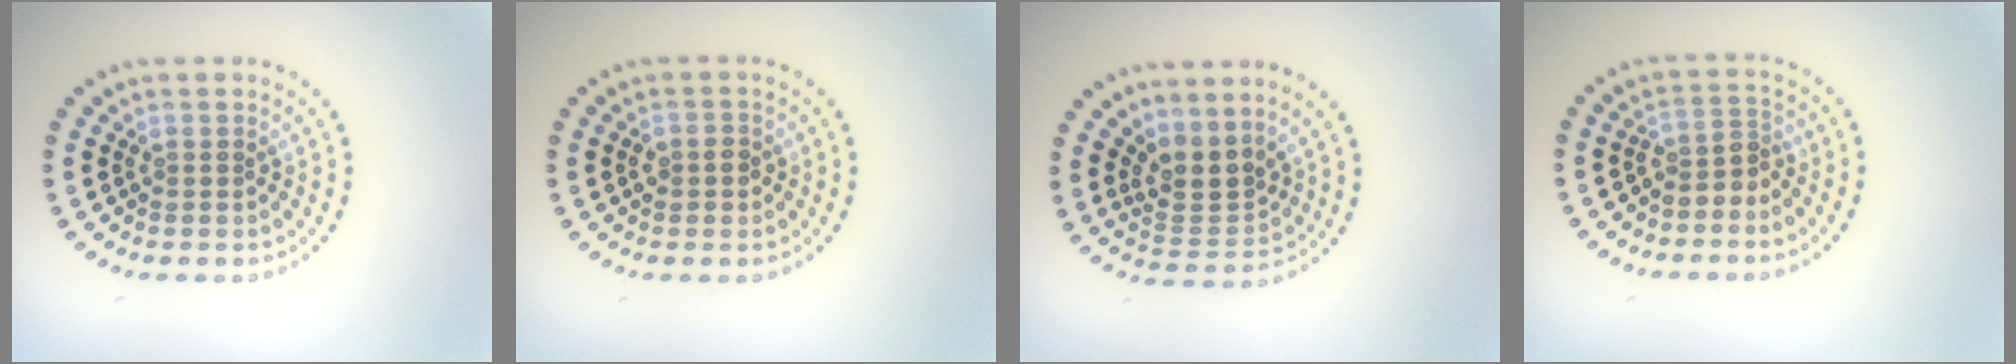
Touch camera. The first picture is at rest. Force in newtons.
{"total": 1.4, "press": 1.3, "slide": 0.4}
{"total": 3.1, "press": 2.4, "slide": 2.0}
{"total": 2.2, "press": 1.5, "slide": 1.6}